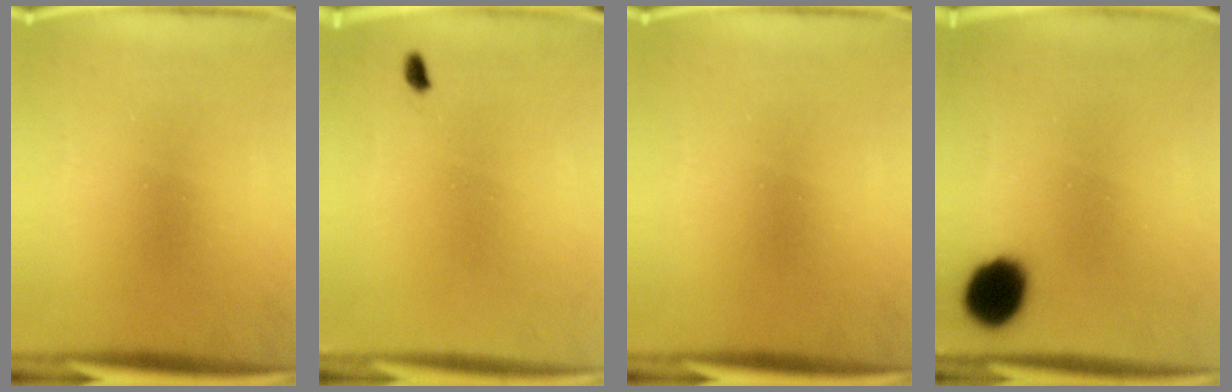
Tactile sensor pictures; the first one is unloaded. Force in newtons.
{"total": 1.1}
{"total": 0.0}
{"total": 12.1}